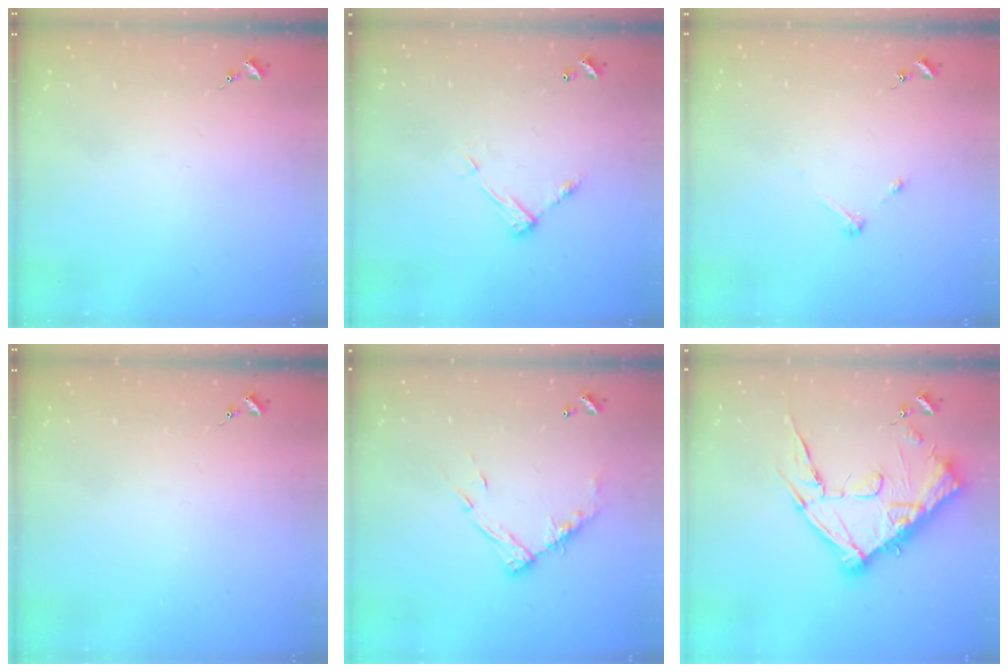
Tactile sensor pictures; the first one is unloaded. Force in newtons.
{"total": 7.9, "press": 7.9, "slide": 0.3}
{"total": 3.2, "press": 3.2, "slide": 0.4}
{"total": 0.0}
{"total": 12.1, "press": 12.1, "slide": 1.1}
{"total": 19.4, "press": 19.4, "slide": 1.0}